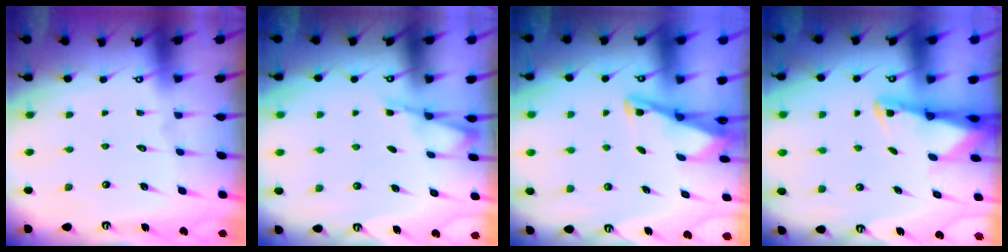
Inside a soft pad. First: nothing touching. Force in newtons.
{"total": 2.8, "press": 2.8, "slide": 0.3}
{"total": 2.8, "press": 2.7, "slide": 0.4}
{"total": 2.5, "press": 2.4, "slide": 0.5}